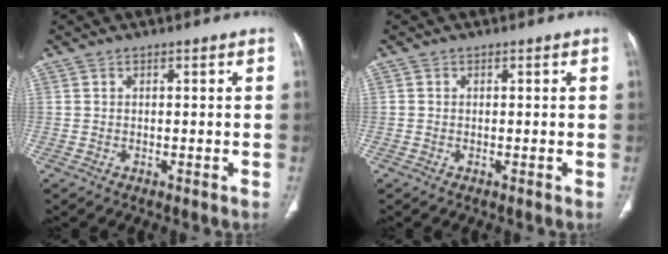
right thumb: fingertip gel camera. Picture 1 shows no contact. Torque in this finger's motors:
{"motor_torque": [0.04, 0.24, 0.33, 0.15, -0.05]}